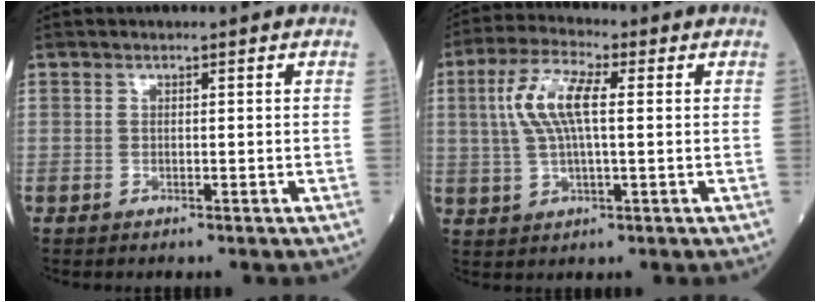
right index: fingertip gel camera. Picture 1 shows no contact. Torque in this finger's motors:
{"motor_torque": [0.41, -0.05, 0.25, 0.14]}